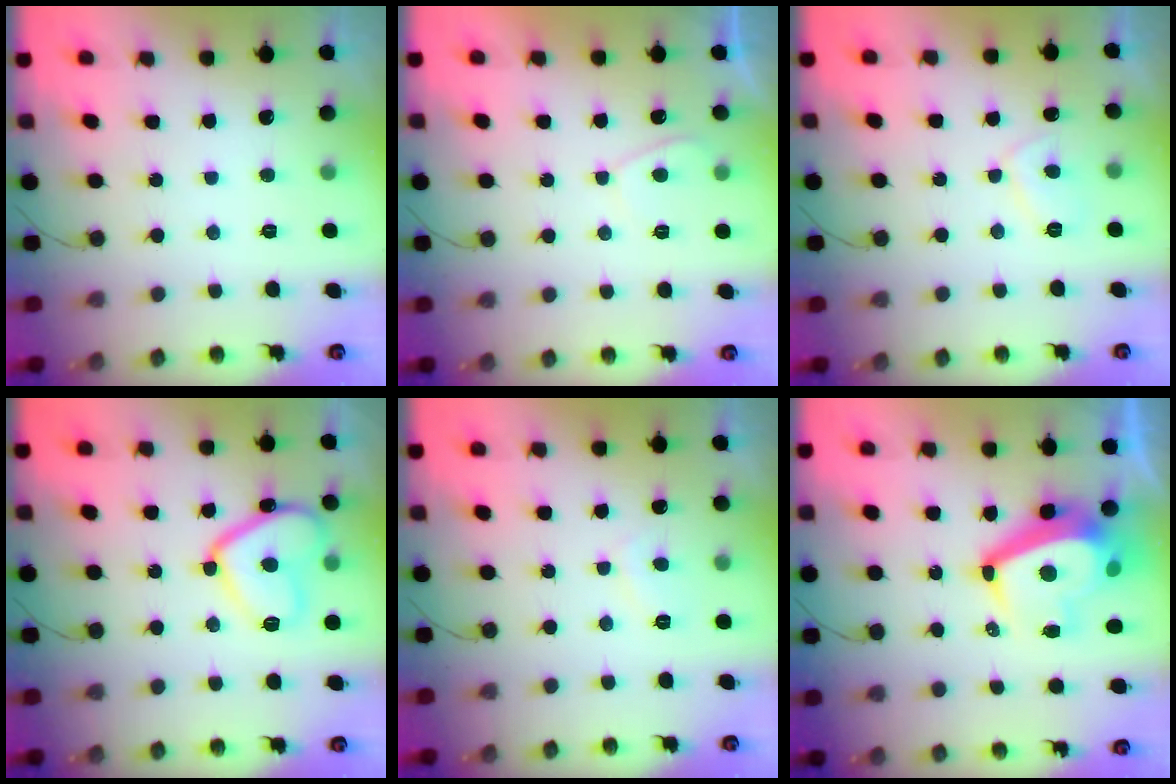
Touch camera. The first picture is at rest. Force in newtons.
{"total": 2.4, "press": 2.3, "slide": 0.7}
{"total": 2.8, "press": 2.7, "slide": 0.9}
{"total": 12.8, "press": 12.7, "slide": 1.3}
{"total": 2.2, "press": 2.1, "slide": 0.7}
{"total": 11.6, "press": 11.2, "slide": 3.1}